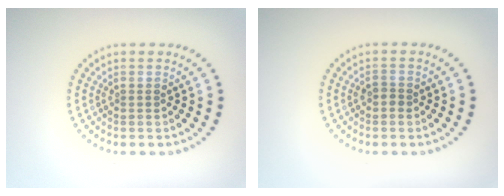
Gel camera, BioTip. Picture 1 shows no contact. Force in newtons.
{"total": 1.0, "press": 0.9, "slide": 0.4}